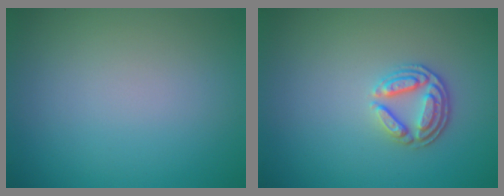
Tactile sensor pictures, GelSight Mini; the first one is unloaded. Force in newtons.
{"total": 2.9, "press": 2.5, "slide": 1.6}